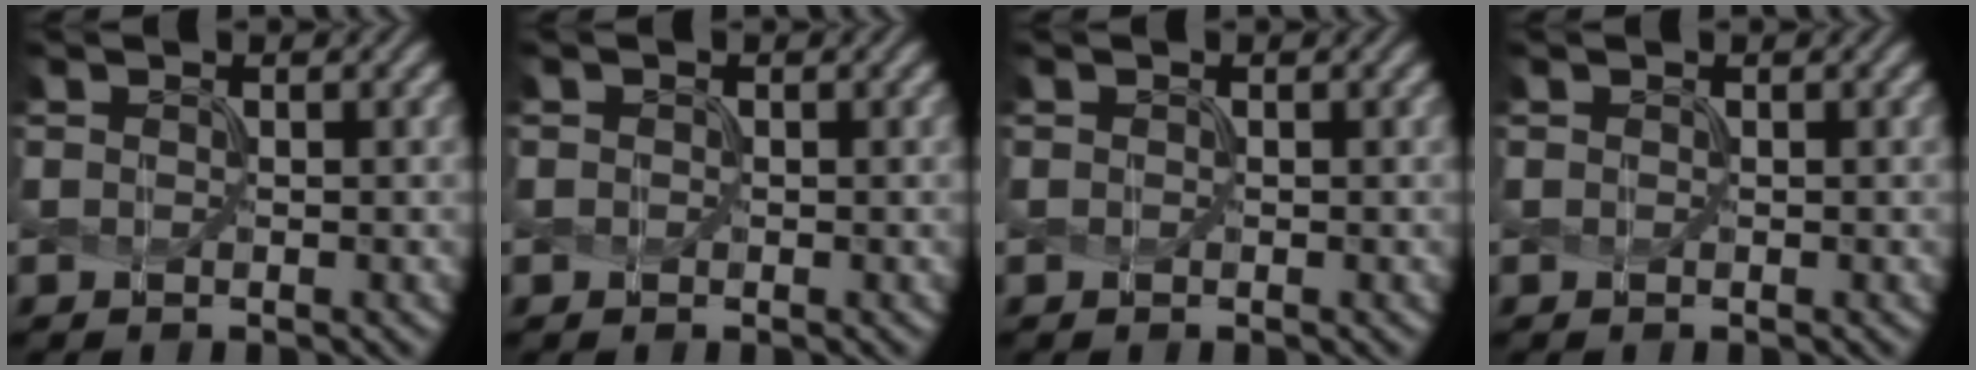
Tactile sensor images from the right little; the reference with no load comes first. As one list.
[{"total": 0.6, "force": [-0.1, -0.1, -0.5], "torque": [0.008, -0.001, 0.005]}, {"total": 0.8, "force": [-0.1, -0.3, -0.7], "torque": [0.007, 0.000, 0.007]}, {"total": 0.0}]